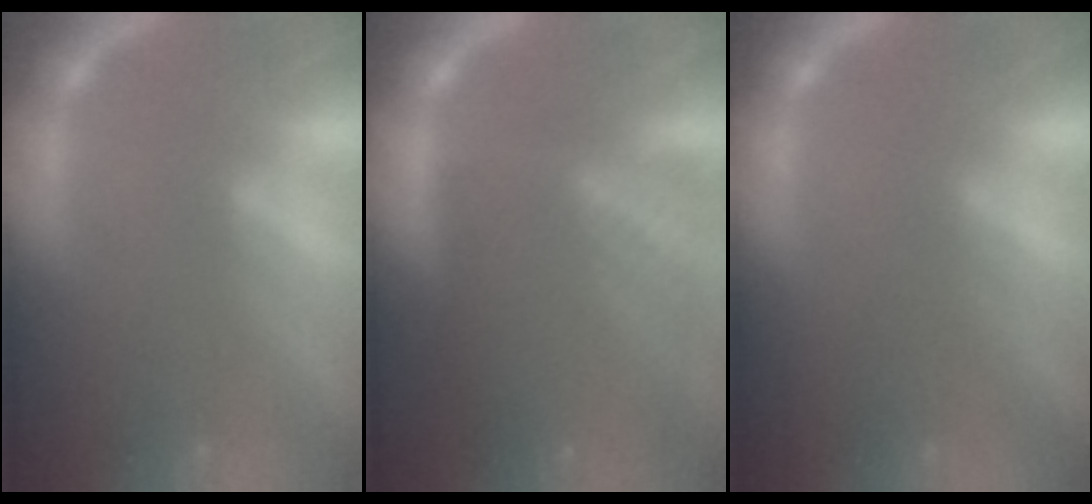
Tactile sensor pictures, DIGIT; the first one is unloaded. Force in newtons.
{"total": 10.1}
{"total": 2.0}